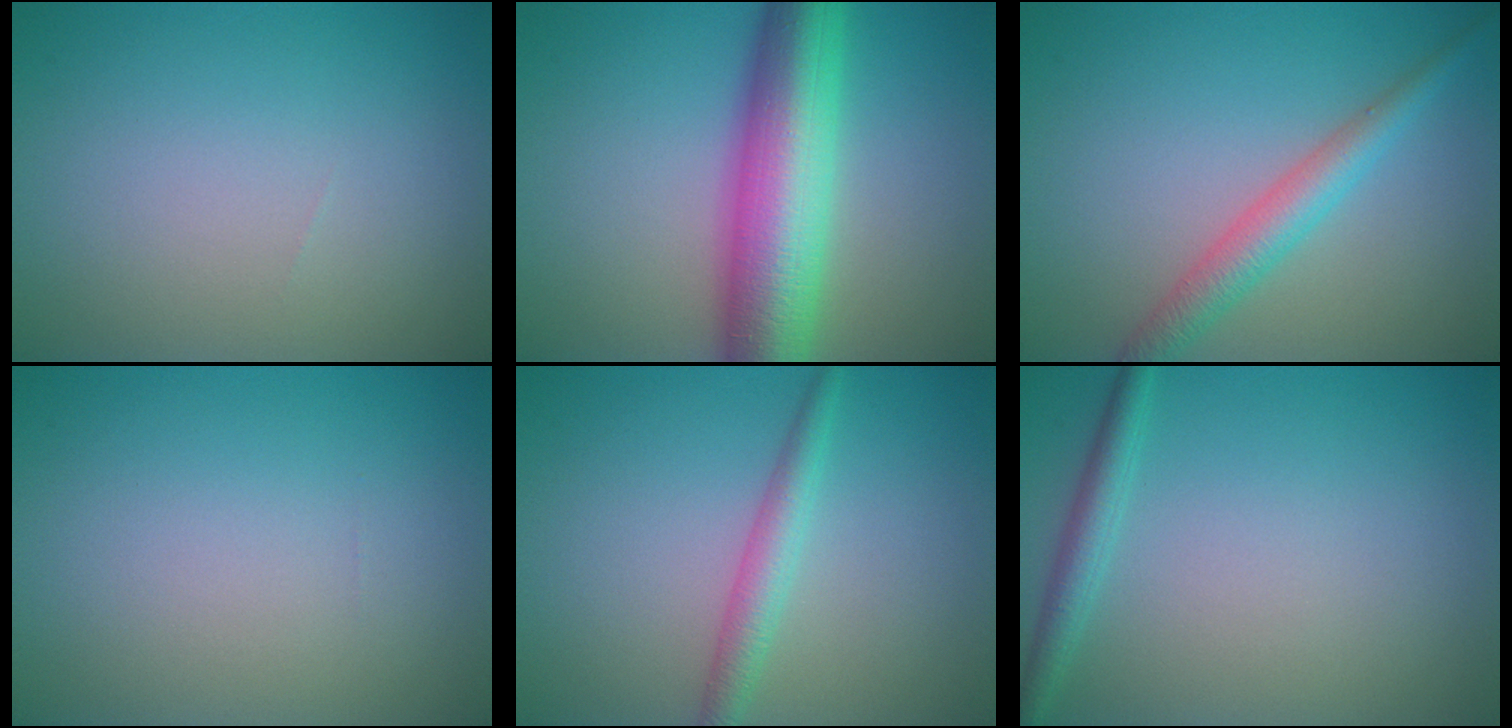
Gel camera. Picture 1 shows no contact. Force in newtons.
{"total": 10.4, "press": 10.4, "slide": 0.1}
{"total": 3.3, "press": 3.3, "slide": 0.1}
{"total": 0.0}
{"total": 2.4, "press": 2.4, "slide": 0.0}
{"total": 2.1, "press": 2.1, "slide": 0.1}